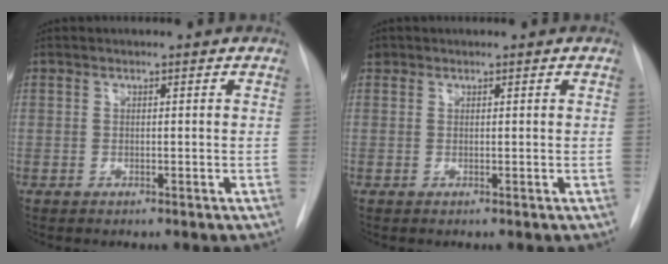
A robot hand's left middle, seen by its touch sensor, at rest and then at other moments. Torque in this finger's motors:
{"motor_torque": [0.25, -0.26, -0.03, 0.00]}